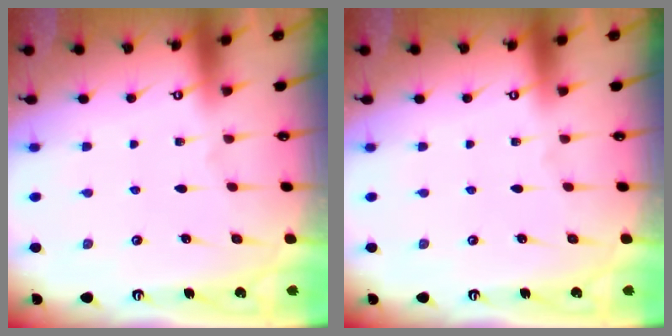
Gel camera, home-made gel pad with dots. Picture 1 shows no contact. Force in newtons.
{"total": 0.0}